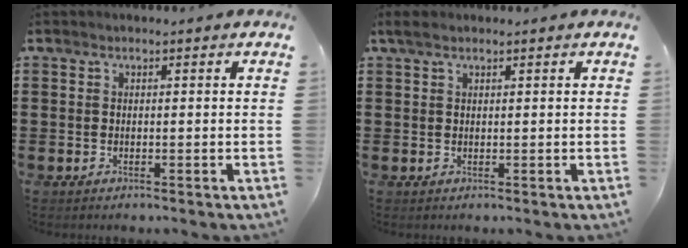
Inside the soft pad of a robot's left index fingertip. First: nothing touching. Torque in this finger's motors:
{"motor_torque": [1.53, 0.61, 0.02, 0.04]}